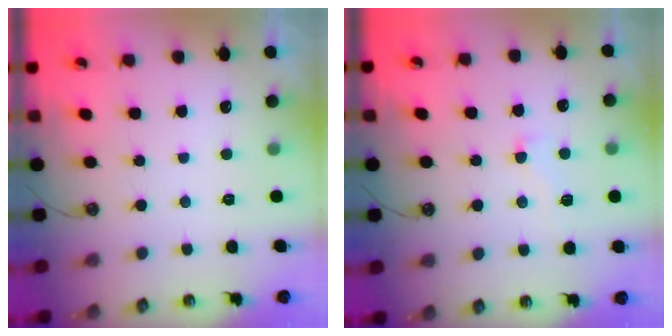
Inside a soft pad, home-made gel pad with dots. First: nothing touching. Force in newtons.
{"total": 1.8, "press": 1.4, "slide": 1.1}